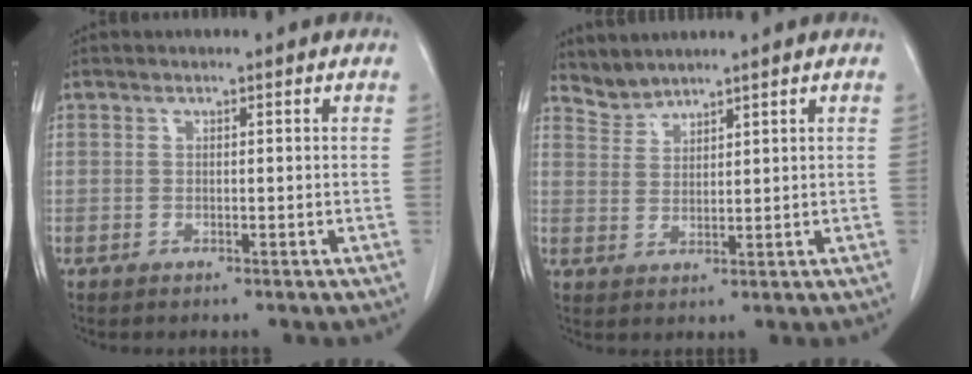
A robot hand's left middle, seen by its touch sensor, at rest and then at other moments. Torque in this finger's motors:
{"motor_torque": [-0.01, -0.52, -0.08, -0.03]}